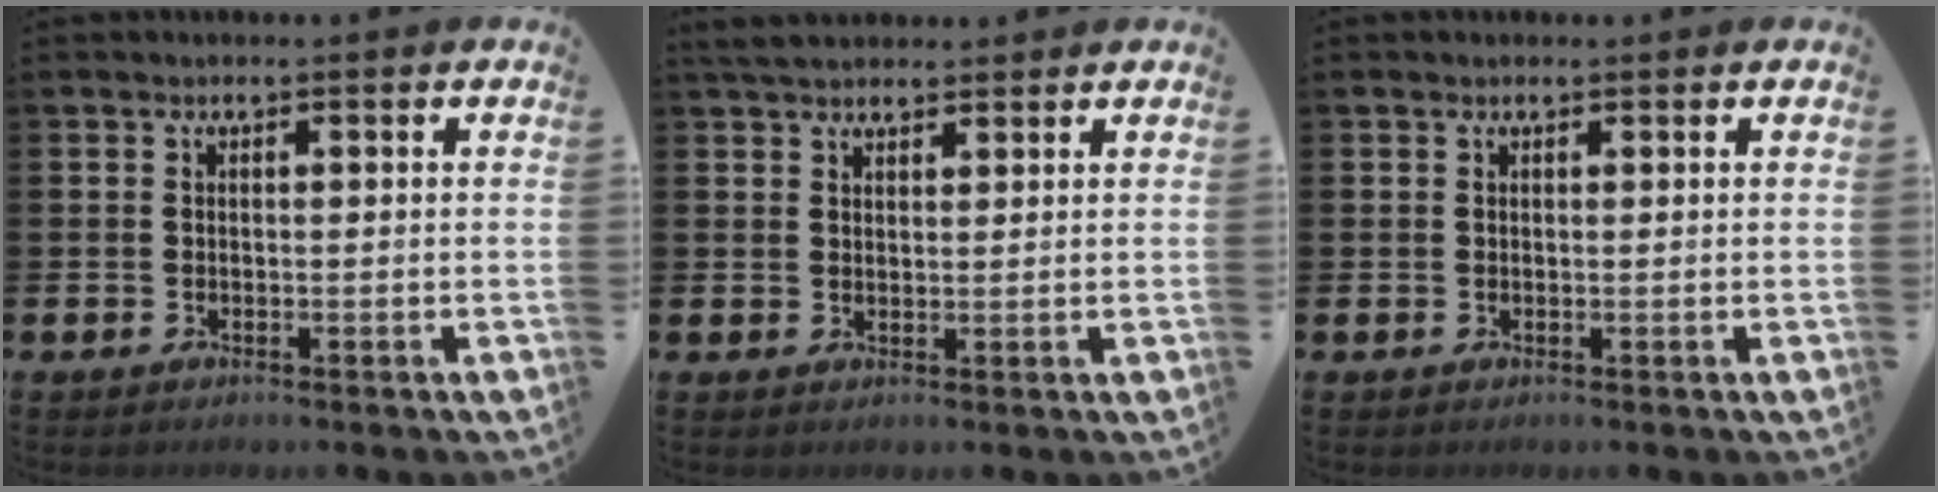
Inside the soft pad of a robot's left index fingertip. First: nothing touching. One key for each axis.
{"total": 3.9, "fx": 3.5, "fy": 1.2, "fz": 1.0, "tx": -0.026, "ty": -0.007, "tz": 0.066}
{"total": 0.6, "fx": 0.5, "fy": 0.1, "fz": 0.2, "tx": 0.007, "ty": -0.003, "tz": 0.007}